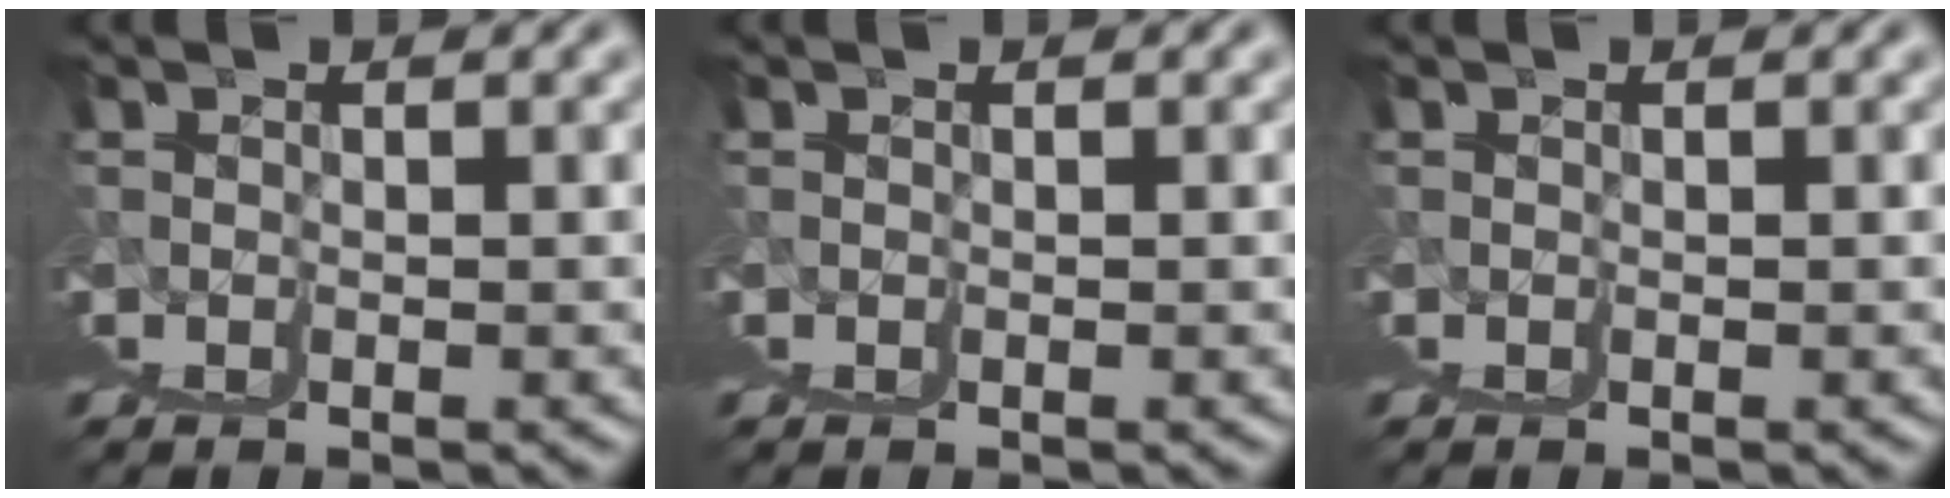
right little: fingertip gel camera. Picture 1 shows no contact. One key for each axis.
{"total": 0.0}
{"total": 0.0}